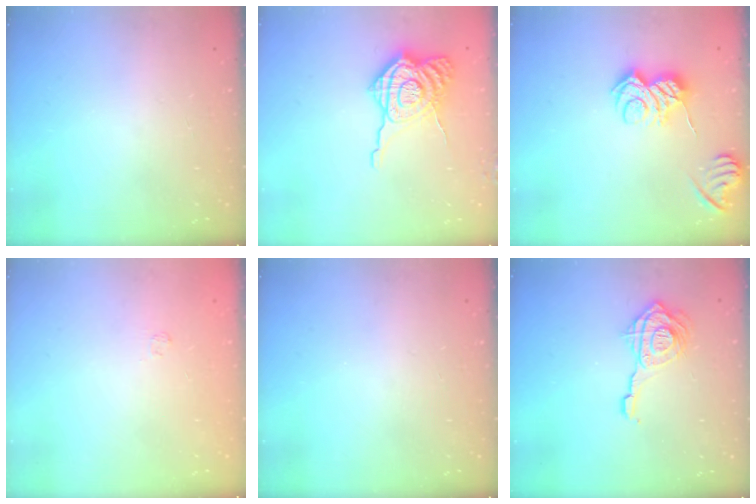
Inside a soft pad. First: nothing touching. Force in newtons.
{"total": 12.9, "press": 12.8, "slide": 1.3}
{"total": 8.0, "press": 8.0, "slide": 0.7}
{"total": 1.7, "press": 1.2, "slide": 1.1}
{"total": 0.0}
{"total": 12.8, "press": 12.7, "slide": 1.4}